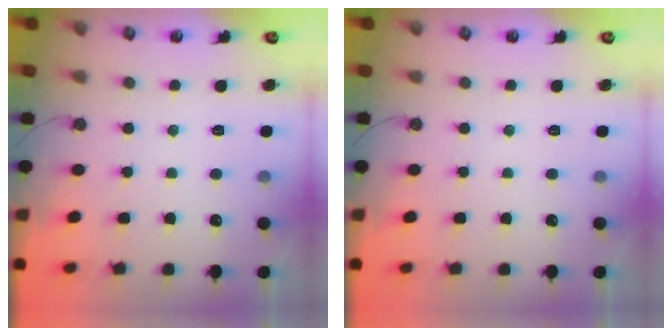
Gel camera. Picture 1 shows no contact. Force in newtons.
{"total": 0.0}